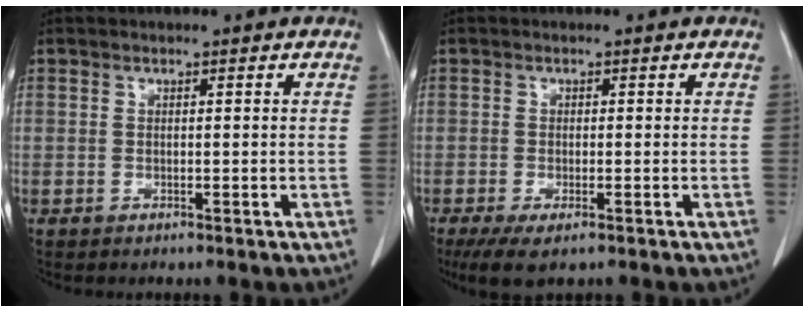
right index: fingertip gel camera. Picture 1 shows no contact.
{"total": 4.7, "force": [-2.9, 1.4, 3.4], "torque": [-0.060, -0.012, -0.046]}